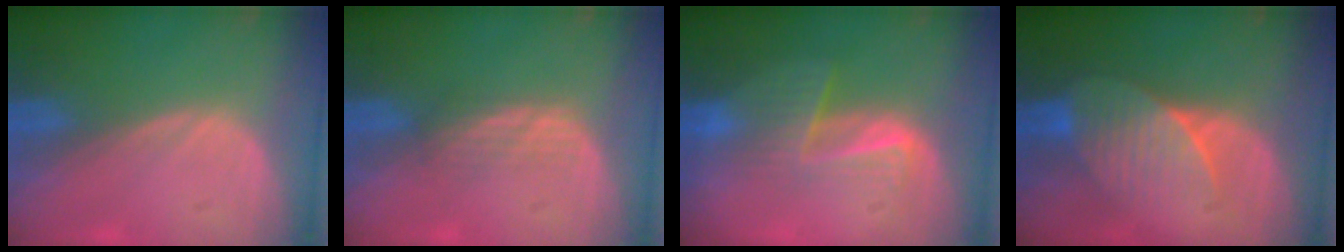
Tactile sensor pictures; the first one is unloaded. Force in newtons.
{"total": 2.4, "press": 2.4, "slide": 0.5}
{"total": 6.8, "press": 5.6, "slide": 4.0}
{"total": 7.4, "press": 6.9, "slide": 2.5}